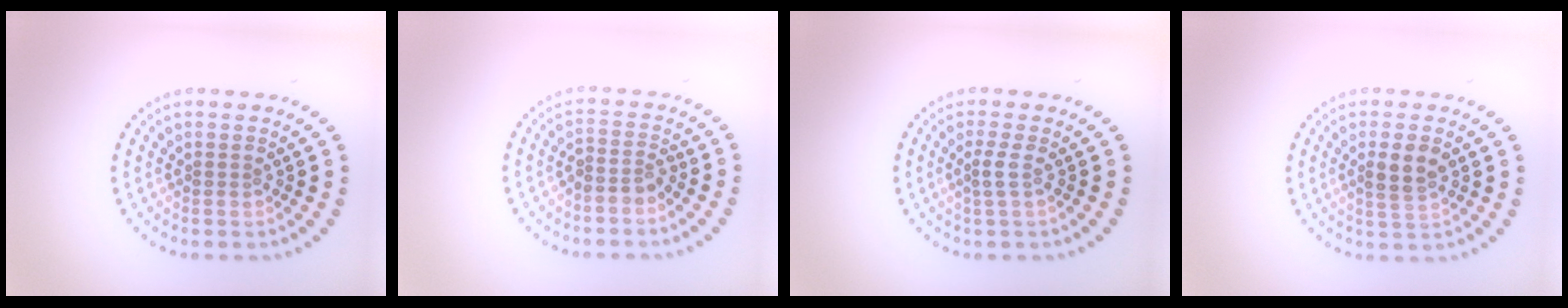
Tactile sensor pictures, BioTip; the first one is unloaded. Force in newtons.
{"total": 2.0, "press": 1.6, "slide": 1.2}
{"total": 1.1, "press": 0.9, "slide": 0.7}
{"total": 2.7, "press": 2.6, "slide": 0.7}